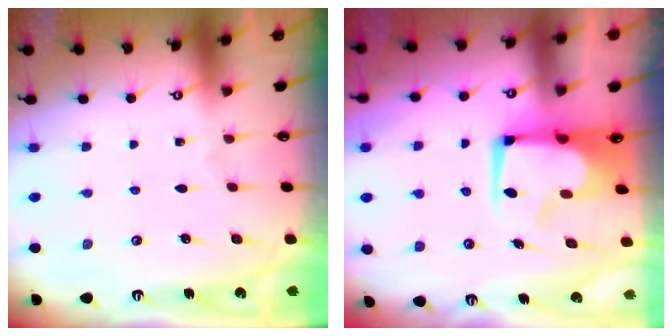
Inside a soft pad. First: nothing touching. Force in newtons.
{"total": 3.4, "press": 3.2, "slide": 1.2}